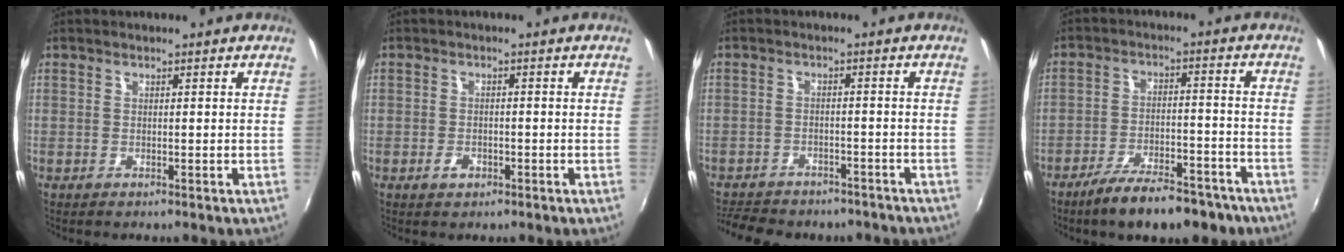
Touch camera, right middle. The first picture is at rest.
{"total": 1.6, "force": [-0.7, 1.1, 1.0], "torque": [-0.019, -0.001, -0.014]}
{"total": 12.4, "force": [-10.4, 4.8, 4.8], "torque": [-0.119, -0.011, -0.148]}
{"total": 12.7, "force": [-9.6, 4.1, 7.3], "torque": [-0.134, -0.002, -0.144]}